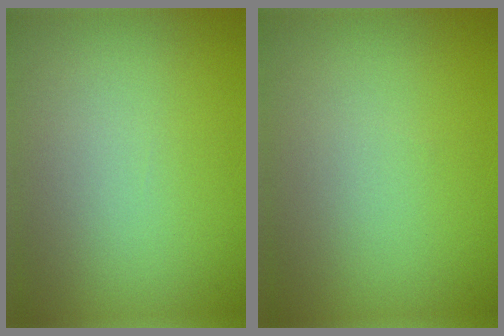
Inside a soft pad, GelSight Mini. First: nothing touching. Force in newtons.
{"total": 0.0}